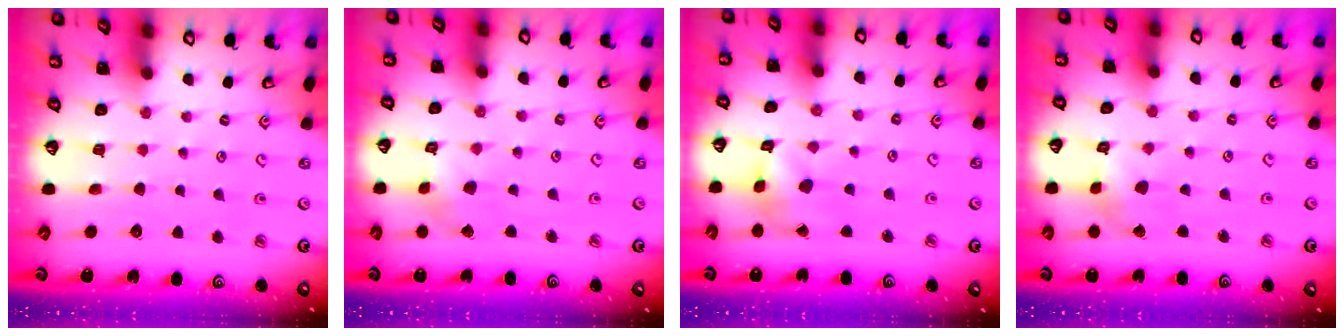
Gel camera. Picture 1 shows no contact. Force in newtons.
{"total": 2.6, "press": 2.6, "slide": 0.3}
{"total": 7.5, "press": 7.5, "slide": 0.8}
{"total": 2.7, "press": 2.7, "slide": 0.2}